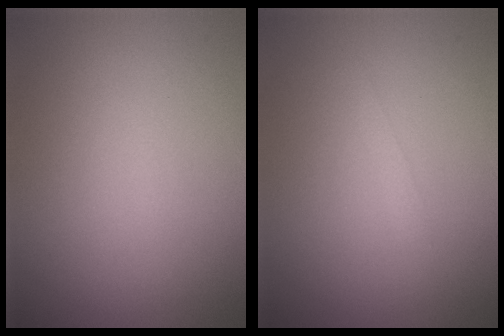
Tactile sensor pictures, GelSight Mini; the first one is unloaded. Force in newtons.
{"total": 0.7, "press": 0.7, "slide": 0.0}